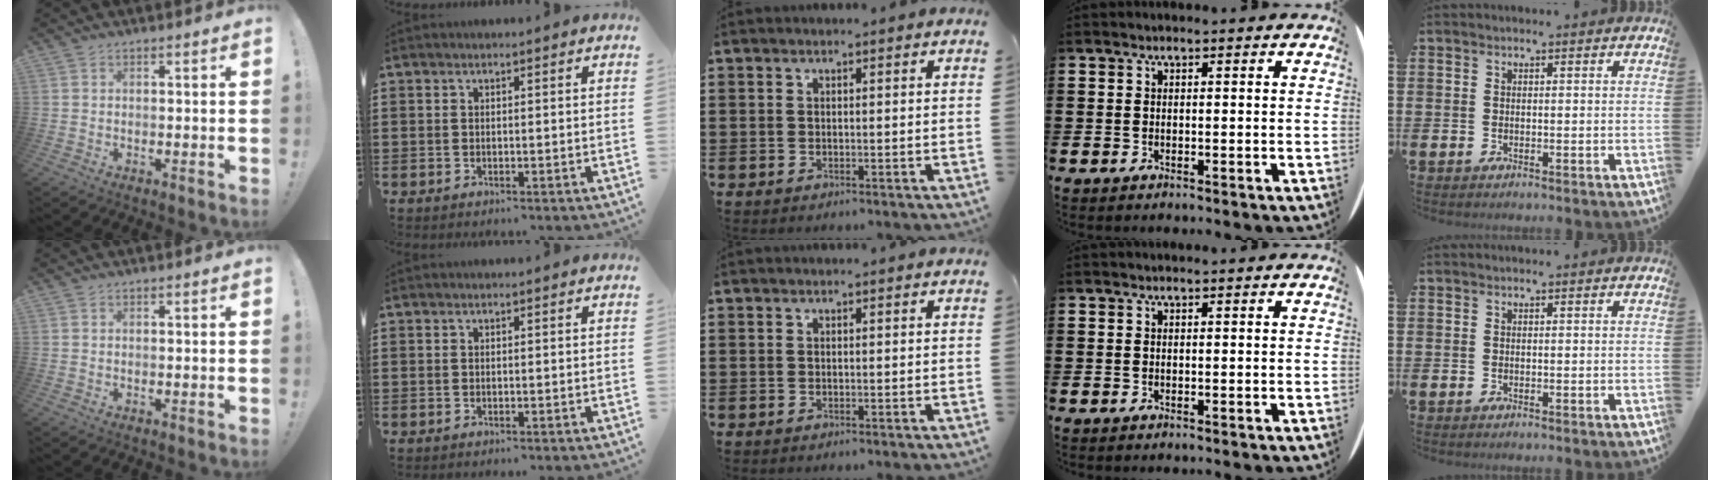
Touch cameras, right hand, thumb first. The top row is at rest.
{}